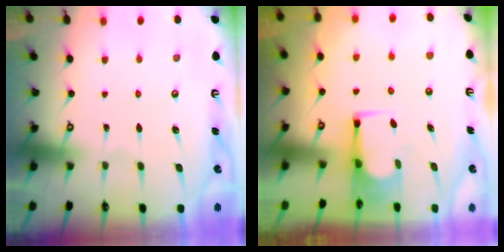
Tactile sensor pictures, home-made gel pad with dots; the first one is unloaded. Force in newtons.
{"total": 2.1, "press": 2.1, "slide": 0.1}